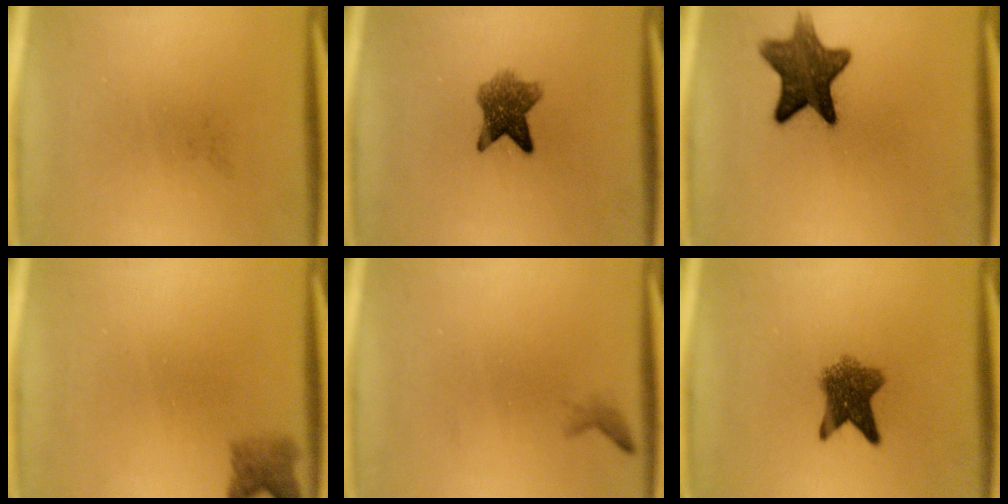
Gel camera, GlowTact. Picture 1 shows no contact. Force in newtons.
{"total": 6.0}
{"total": 10.7}
{"total": 2.7}
{"total": 0.7}
{"total": 6.4}